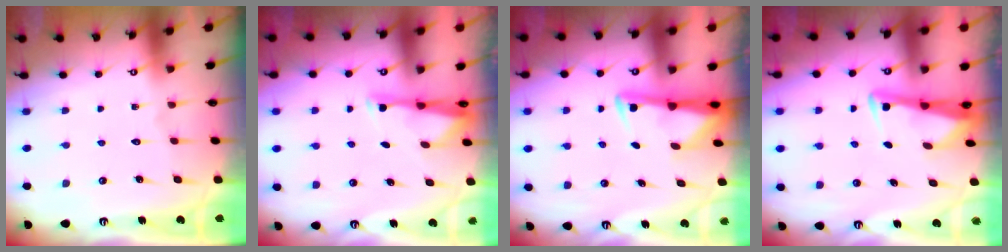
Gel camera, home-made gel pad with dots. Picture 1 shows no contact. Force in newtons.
{"total": 2.9, "press": 2.9, "slide": 0.6}
{"total": 3.0, "press": 2.9, "slide": 0.5}
{"total": 3.4, "press": 3.4, "slide": 0.4}